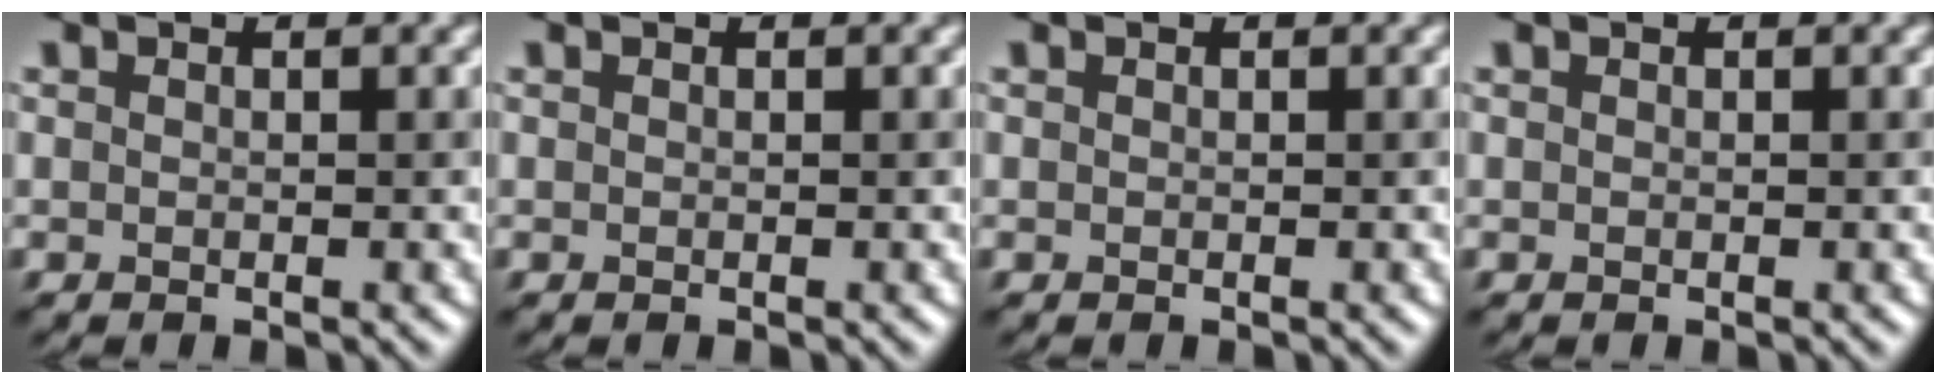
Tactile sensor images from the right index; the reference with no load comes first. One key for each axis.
{"total": 0.0}
{"total": 0.0}
{"total": 0.0}